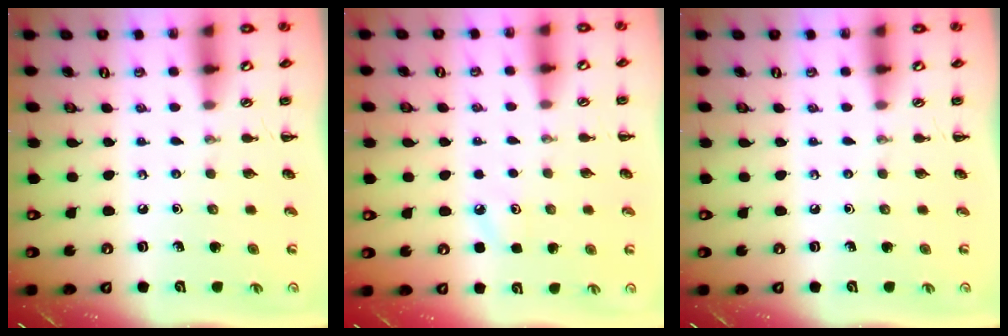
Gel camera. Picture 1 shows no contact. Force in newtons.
{"total": 5.1, "press": 4.9, "slide": 1.5}
{"total": 0.0}